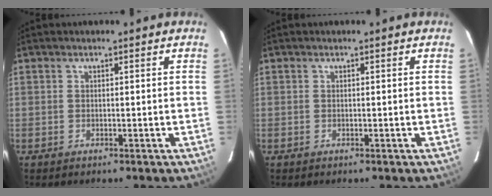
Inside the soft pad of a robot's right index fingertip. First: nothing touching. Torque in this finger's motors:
{"motor_torque": [0.00, 0.00, 0.04, 0.00]}